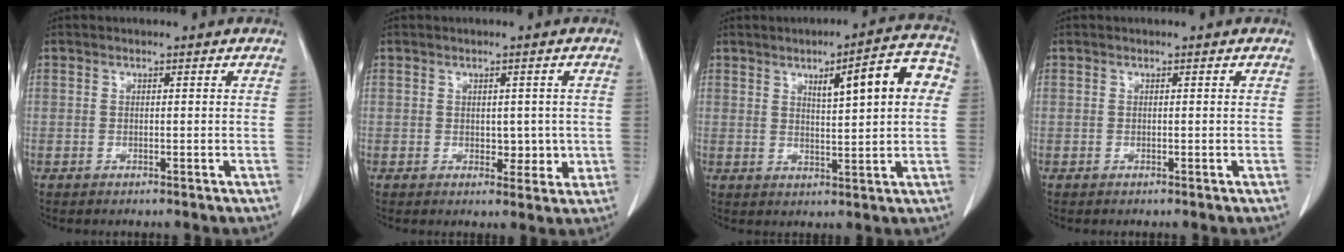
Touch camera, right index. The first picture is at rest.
{"total": 3.4, "force": [0.0, 2.2, 2.6], "torque": [-0.021, 0.000, 0.009]}
{"total": 9.9, "force": [2.8, 1.7, 9.4], "torque": [-0.126, 0.023, 0.038]}
{"total": 0.0}